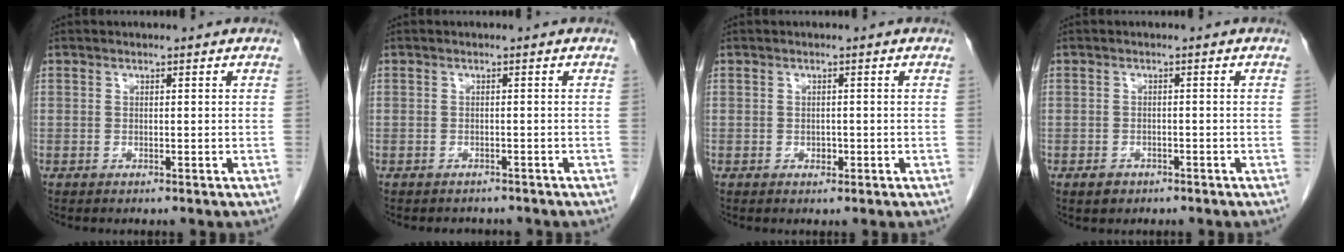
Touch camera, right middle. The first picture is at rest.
{"total": 2.7, "force": [-2.5, 1.1, 0.2], "torque": [-0.006, -0.001, -0.032]}
{"total": 0.8, "force": [-0.3, 0.6, 0.5], "torque": [-0.010, 0.000, -0.002]}
{"total": 1.9, "force": [-1.1, 1.3, 0.7], "torque": [-0.013, 0.003, -0.011]}